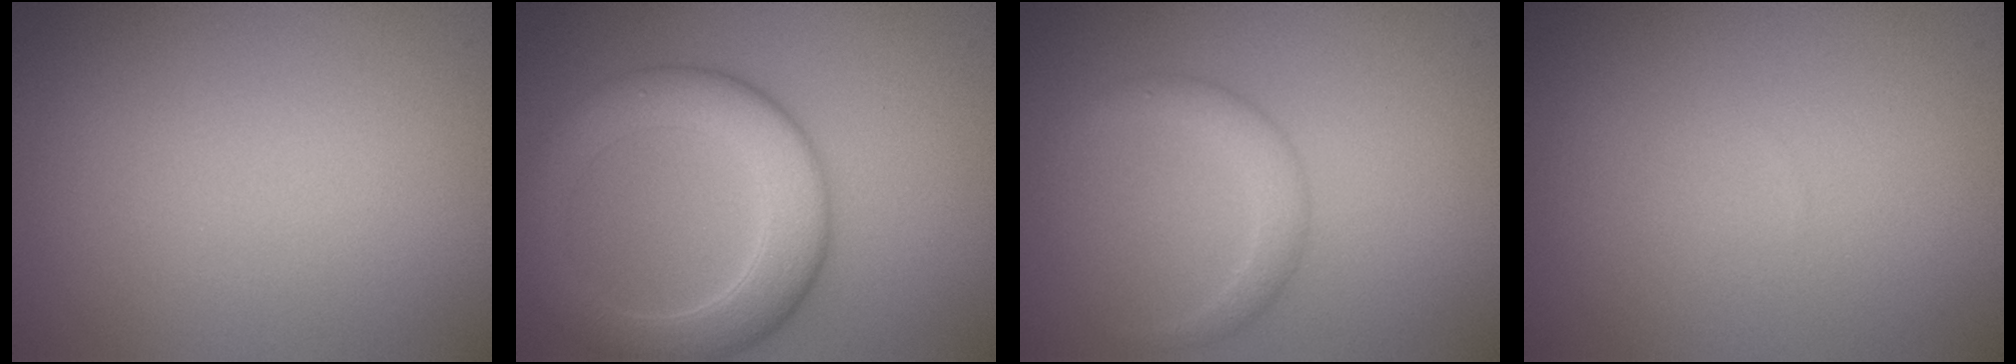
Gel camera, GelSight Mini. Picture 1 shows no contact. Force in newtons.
{"total": 6.5, "press": 6.5, "slide": 0.5}
{"total": 2.0, "press": 2.0, "slide": 0.2}
{"total": 0.0}